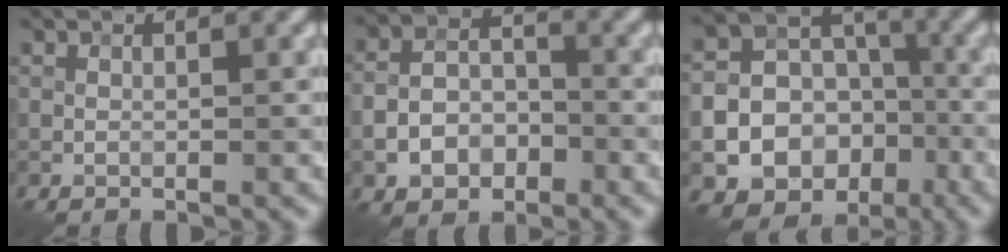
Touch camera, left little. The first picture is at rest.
{"total": 4.8, "force": [-2.0, 3.2, 2.9], "torque": [-0.053, 0.003, -0.039]}
{"total": 18.7, "force": [-7.2, 16.4, 5.6], "torque": [-0.112, -0.039, -0.128]}